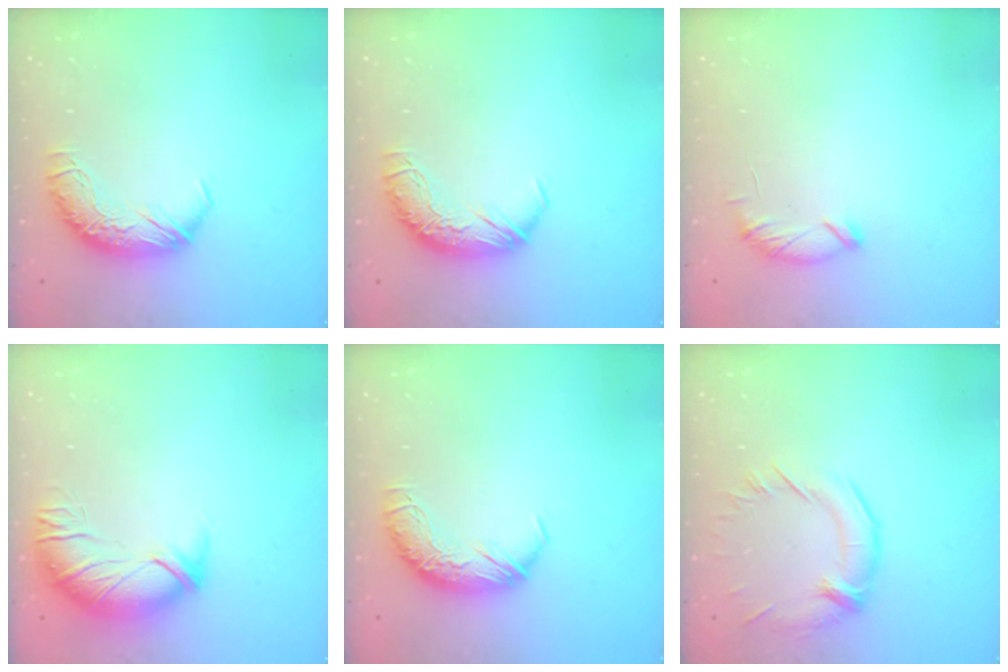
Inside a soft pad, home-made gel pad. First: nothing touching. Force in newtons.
{"total": 0.0}
{"total": 6.1, "press": 6.1, "slide": 0.4}
{"total": 2.9, "press": 1.4, "slide": 2.5}
{"total": 0.0}
{"total": 1.5, "press": 0.3, "slide": 1.5}